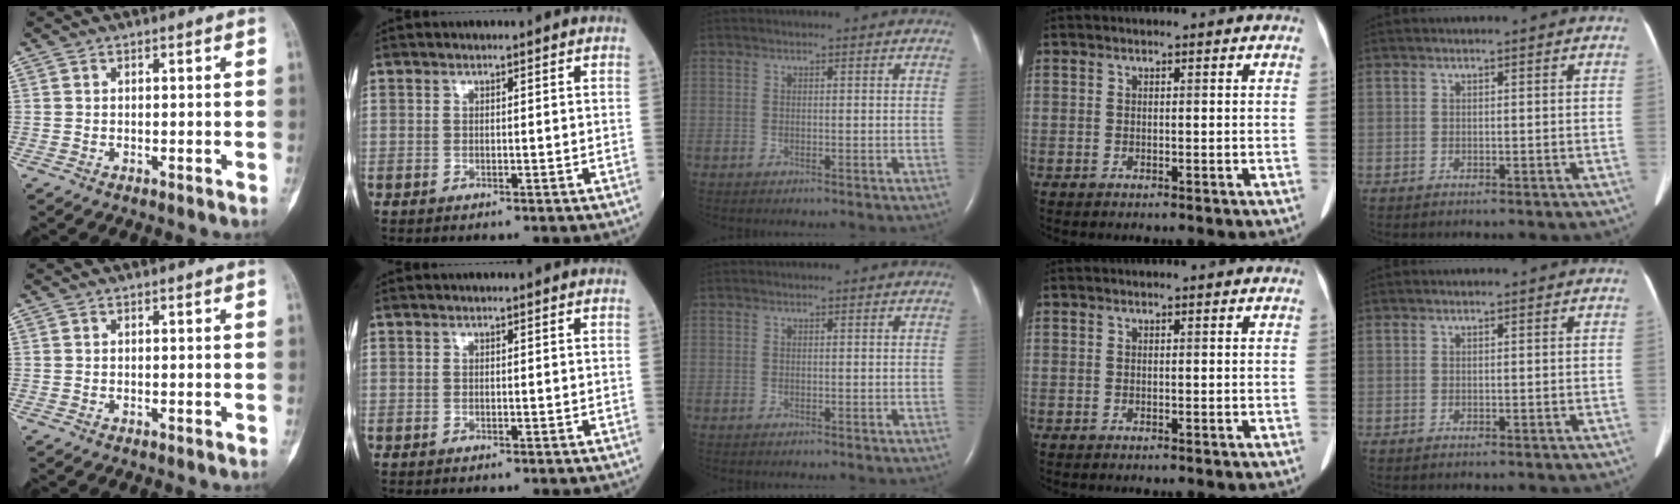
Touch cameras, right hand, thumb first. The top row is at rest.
{}